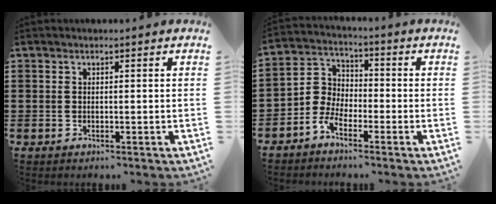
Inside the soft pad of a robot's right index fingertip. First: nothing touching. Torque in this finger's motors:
{"motor_torque": [2.14, 0.00, 0.16, 0.09]}